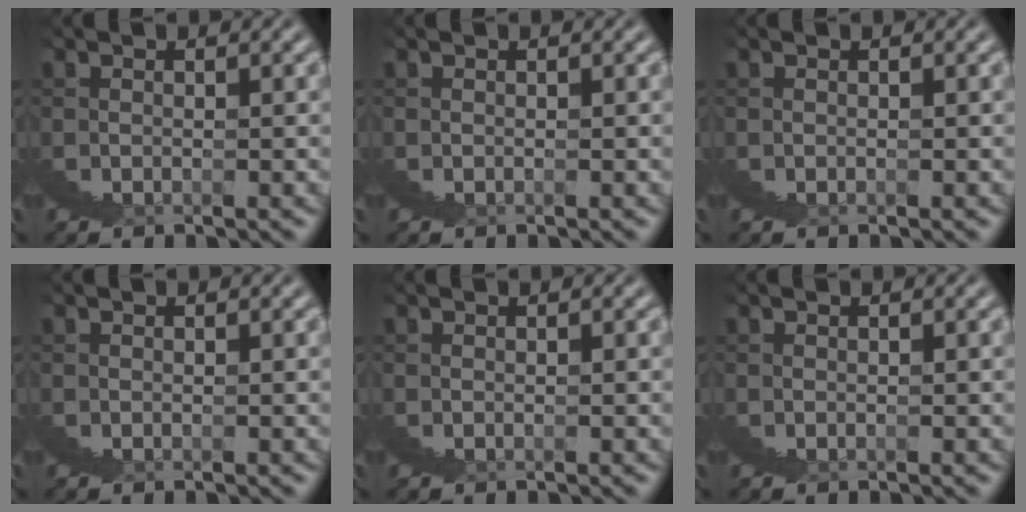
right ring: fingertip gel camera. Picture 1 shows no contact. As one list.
[{"total": 0.0}, {"total": 0.0}, {"total": 0.0}, {"total": 0.0}, {"total": 0.0}]